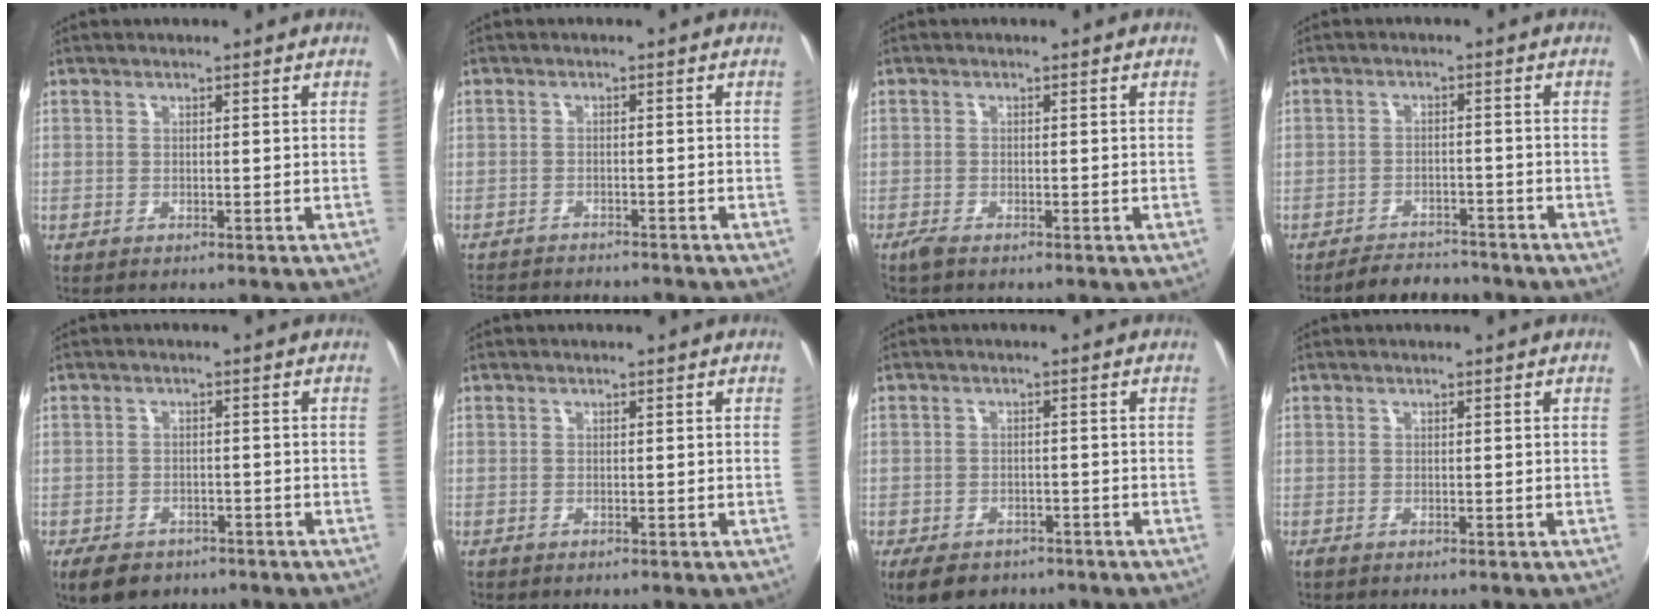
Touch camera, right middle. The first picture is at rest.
{"total": 8.7, "force": [-8.1, 1.5, 2.8], "torque": [-0.074, -0.011, -0.127]}
{"total": 1.7, "force": [-1.4, 0.4, 1.0], "torque": [-0.024, -0.006, -0.029]}
{"total": 6.2, "force": [-5.7, 2.2, 1.2], "torque": [-0.042, 0.009, -0.081]}
{"total": 7.0, "force": [-4.8, 4.0, 3.1], "torque": [-0.073, -0.012, -0.073]}
{"total": 0.0}
{"total": 7.6, "force": [-5.3, 4.4, 3.3], "torque": [-0.078, -0.012, -0.079]}
{"total": 0.0}